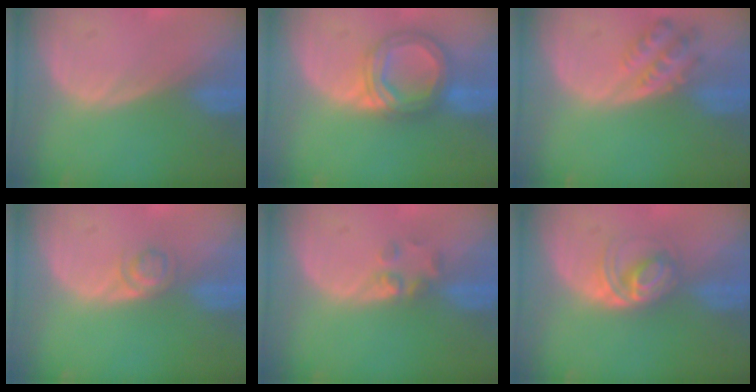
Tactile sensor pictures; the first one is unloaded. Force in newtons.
{"total": 7.2, "press": 7.2, "slide": 0.6}
{"total": 4.5, "press": 4.5, "slide": 0.6}
{"total": 2.7, "press": 2.7, "slide": 0.2}
{"total": 2.3, "press": 2.2, "slide": 0.8}
{"total": 5.2, "press": 5.0, "slide": 1.2}